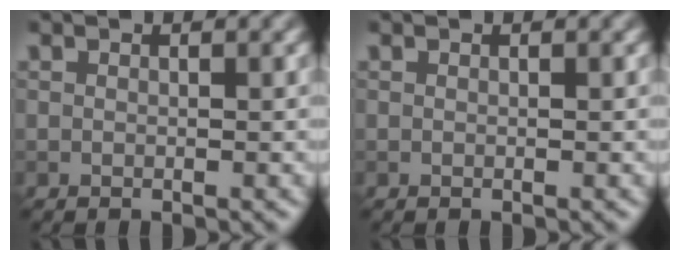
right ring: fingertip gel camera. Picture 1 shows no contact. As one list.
[{"total": 0.0}]